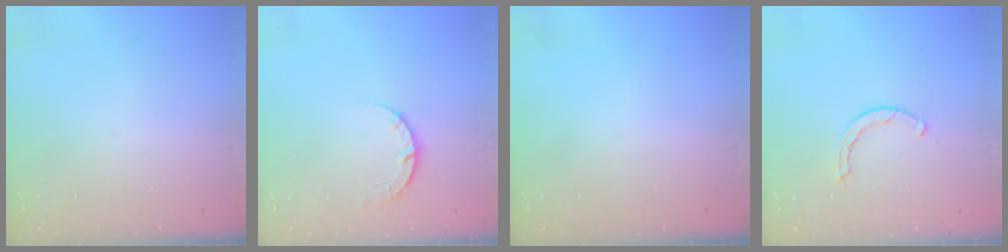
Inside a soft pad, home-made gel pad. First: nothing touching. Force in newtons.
{"total": 4.6, "press": 4.5, "slide": 0.7}
{"total": 0.0}
{"total": 1.7, "press": 1.6, "slide": 0.3}